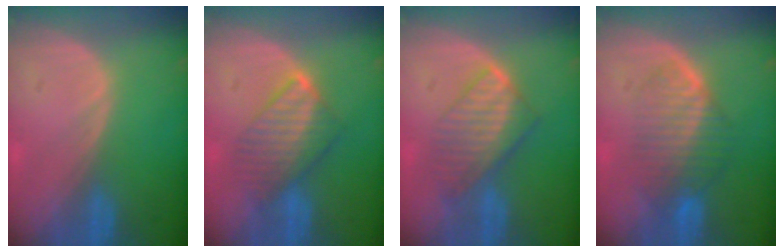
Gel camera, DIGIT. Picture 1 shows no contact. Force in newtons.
{"total": 6.5, "press": 6.5, "slide": 0.6}
{"total": 7.1, "press": 6.5, "slide": 2.8}
{"total": 7.0, "press": 6.5, "slide": 2.5}